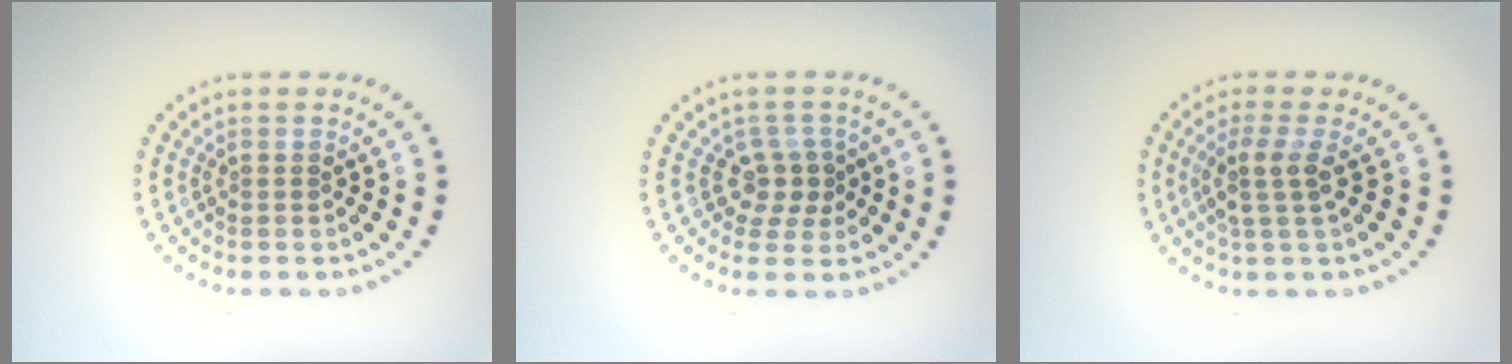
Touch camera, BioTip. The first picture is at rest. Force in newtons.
{"total": 2.3, "press": 1.8, "slide": 1.5}
{"total": 2.5, "press": 2.0, "slide": 1.6}